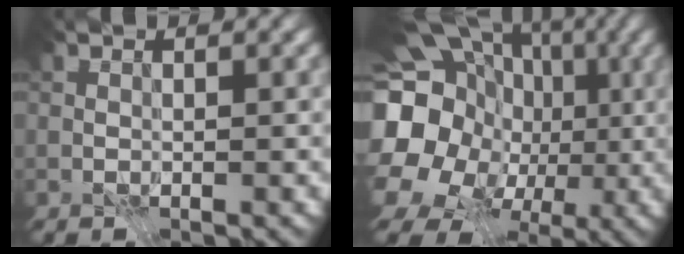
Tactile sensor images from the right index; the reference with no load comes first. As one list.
[{"total": 21.5, "force": [-1.5, 18.5, 10.8], "torque": [-0.214, 0.008, -0.056]}]